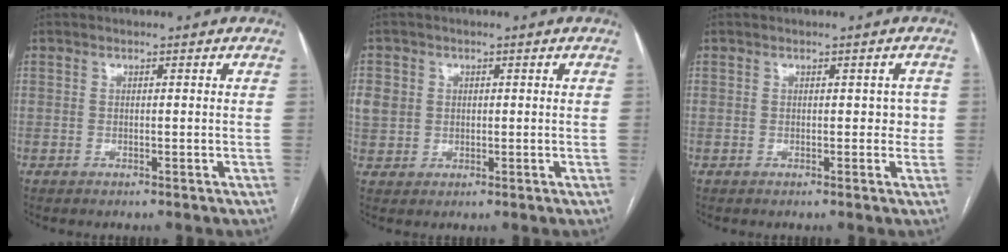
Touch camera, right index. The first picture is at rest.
{"total": 5.0, "force": [1.1, 4.6, 1.5], "torque": [-0.037, 0.013, 0.030]}
{"total": 1.9, "force": [0.1, 1.4, 1.3], "torque": [-0.011, 0.013, 0.000]}